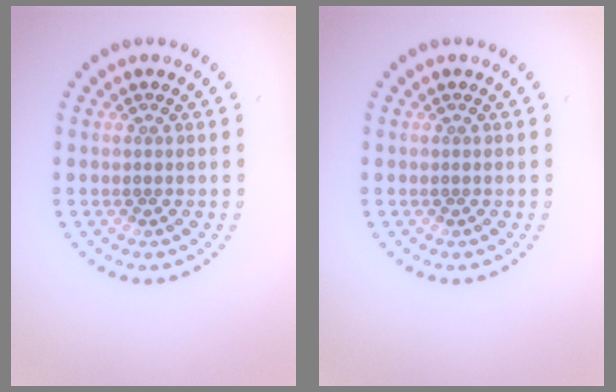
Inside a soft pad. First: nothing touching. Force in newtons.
{"total": 0.0}